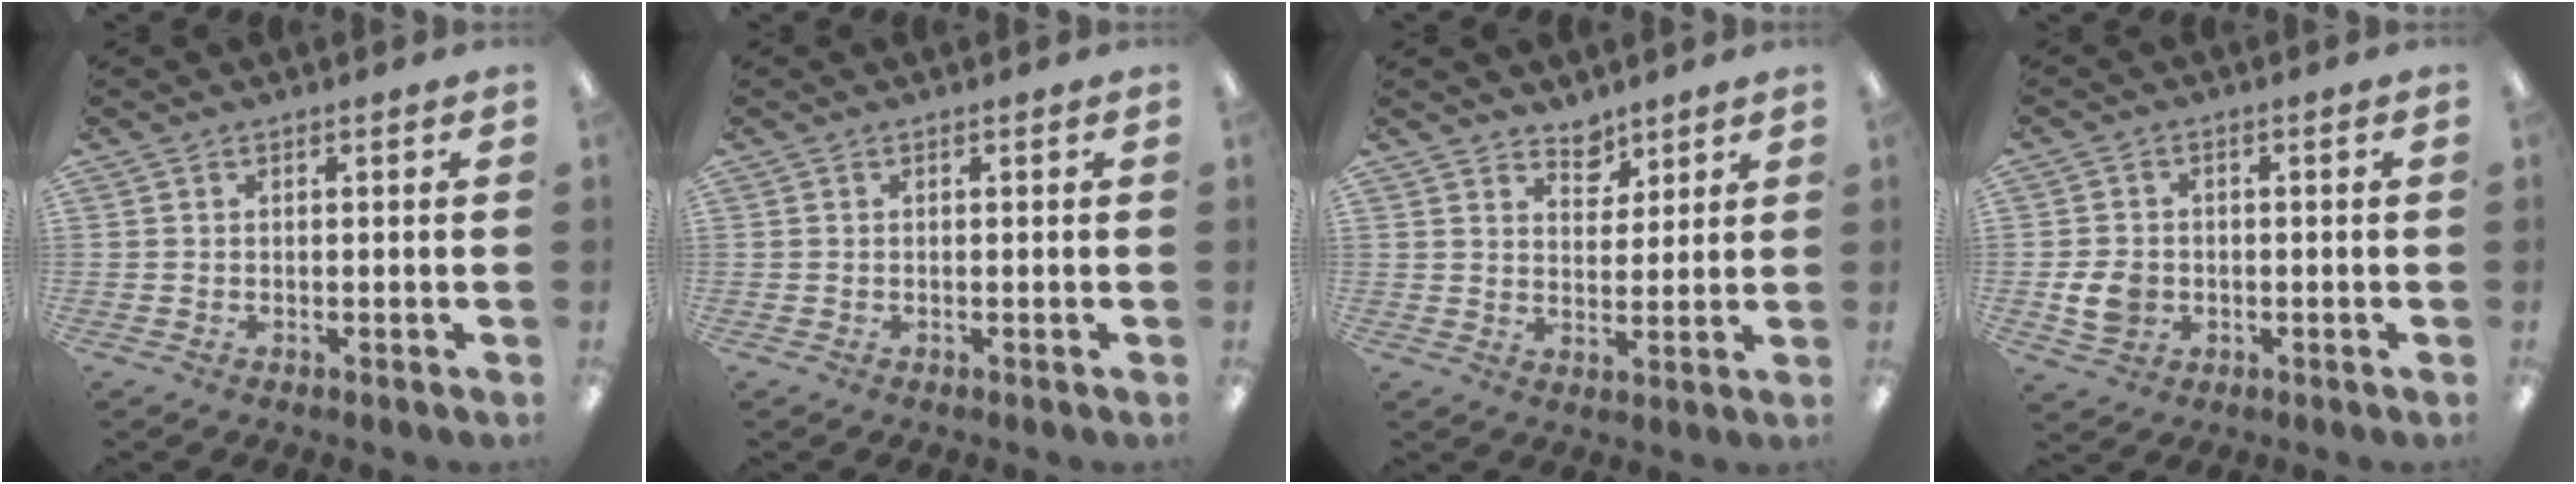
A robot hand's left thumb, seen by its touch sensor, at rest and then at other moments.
{"total": 0.0}
{"total": 5.3, "force": [4.5, 2.7, 0.5], "torque": [0.005, -0.032, 0.080]}
{"total": 6.2, "force": [-1.1, 5.2, 3.2], "torque": [-0.052, 0.004, -0.018]}